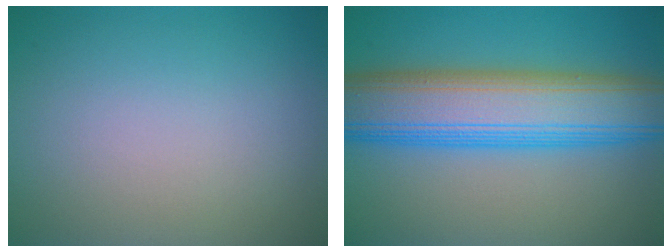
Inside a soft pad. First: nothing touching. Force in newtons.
{"total": 11.3, "press": 11.3, "slide": 0.4}